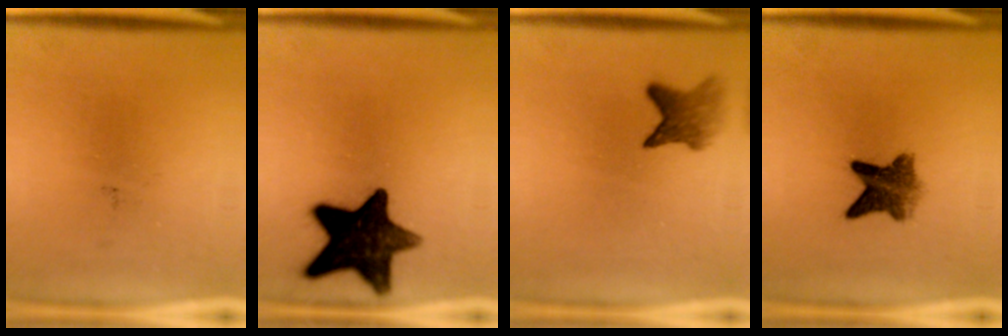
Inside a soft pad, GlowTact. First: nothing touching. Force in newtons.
{"total": 14.9}
{"total": 3.9}
{"total": 6.3}